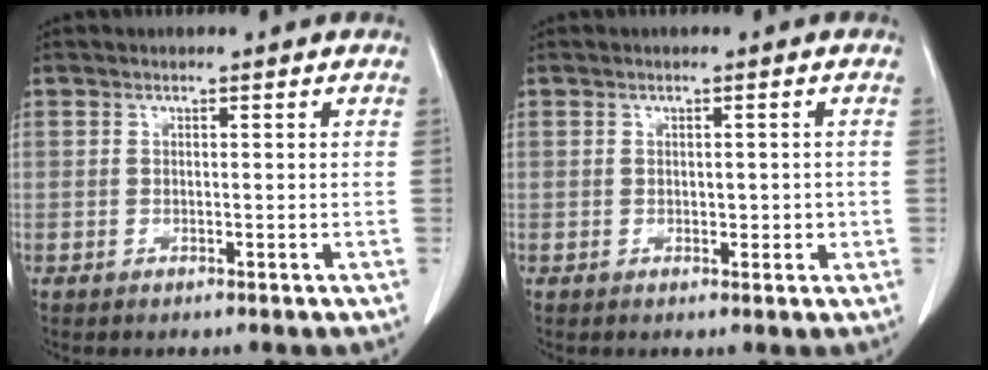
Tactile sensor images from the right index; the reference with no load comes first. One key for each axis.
{"total": 2.0, "fx": -0.1, "fy": 1.2, "fz": 1.6, "tx": -0.020, "ty": 0.003, "tz": 0.003}